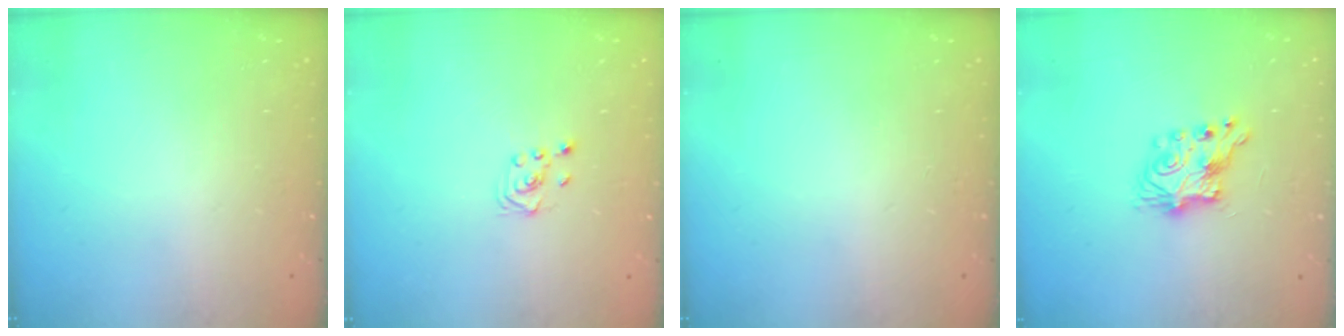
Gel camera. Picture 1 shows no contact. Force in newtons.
{"total": 2.3, "press": 2.2, "slide": 0.7}
{"total": 0.0}
{"total": 7.5, "press": 7.5, "slide": 0.4}